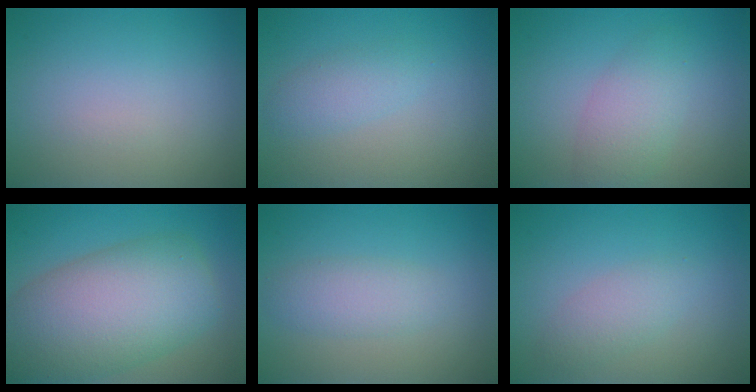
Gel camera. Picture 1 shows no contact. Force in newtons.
{"total": 2.0, "press": 2.0, "slide": 0.1}
{"total": 3.1, "press": 3.1, "slide": 0.1}
{"total": 11.3, "press": 11.3, "slide": 0.8}
{"total": 2.5, "press": 2.5, "slide": 0.0}
{"total": 2.0, "press": 2.0, "slide": 0.1}